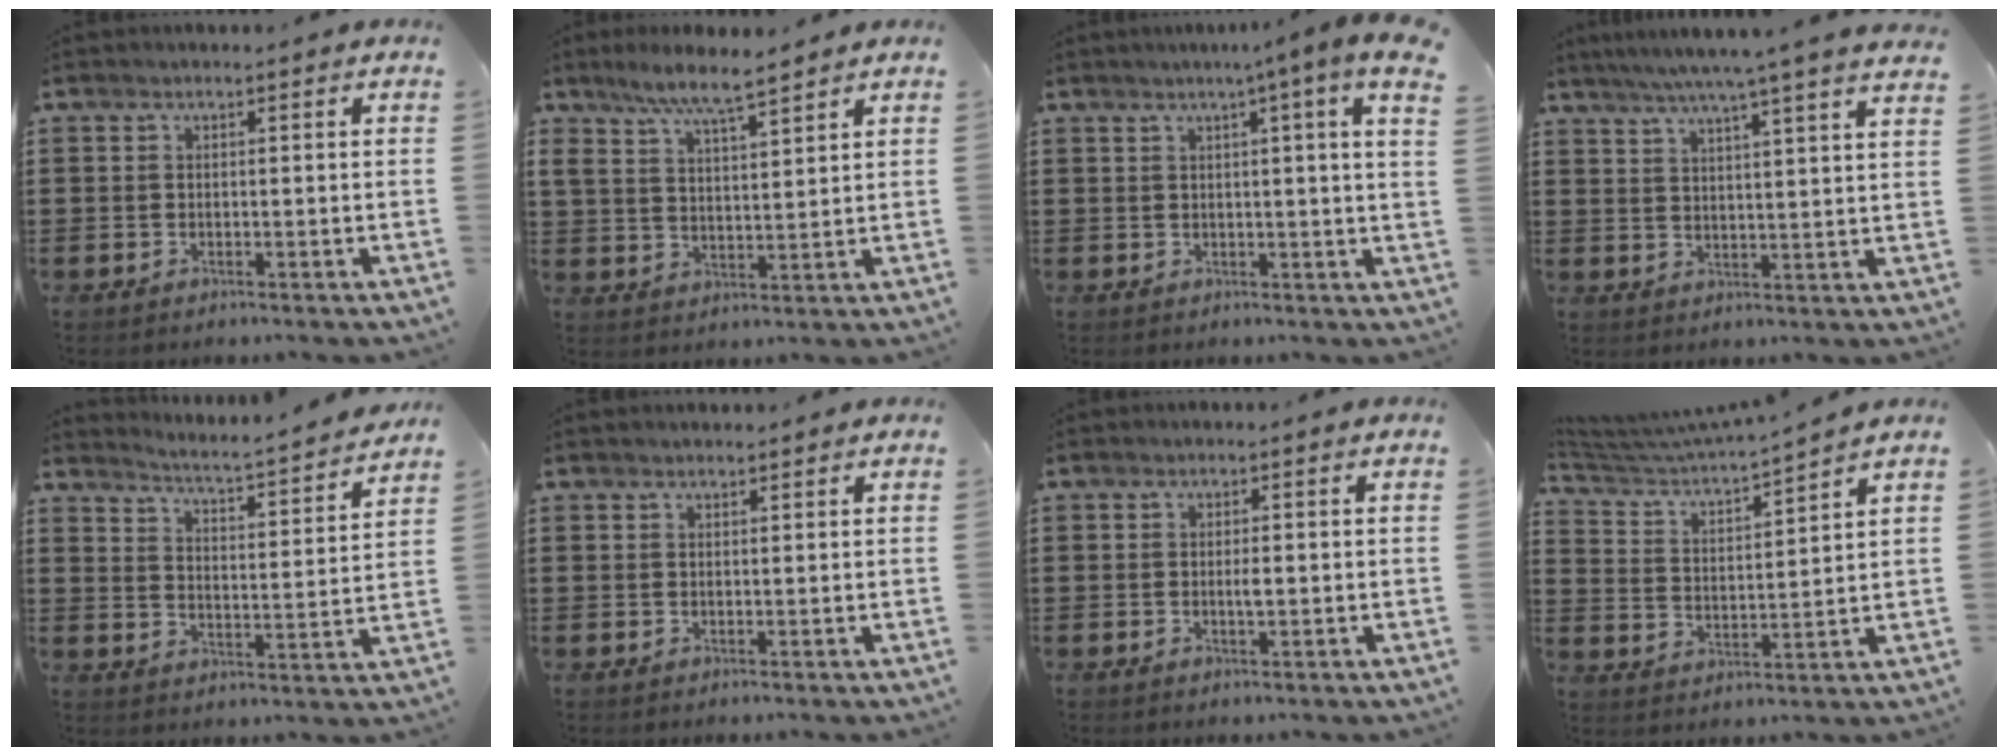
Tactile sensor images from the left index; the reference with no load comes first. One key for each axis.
{"total": 6.7, "fx": 5.6, "fy": 0.7, "fz": 3.5, "tx": -0.084, "ty": -0.012, "tz": 0.100}
{"total": 4.4, "fx": 2.5, "fy": -1.1, "fz": 3.5, "tx": -0.061, "ty": -0.012, "tz": 0.038}
{"total": 5.8, "fx": 4.9, "fy": -1.0, "fz": 2.9, "tx": -0.072, "ty": -0.025, "tz": 0.083}
{"total": 3.5, "fx": 3.3, "fy": -0.7, "fz": 0.9, "tx": -0.037, "ty": -0.038, "tz": 0.046}
{"total": 1.0, "fx": 0.9, "fy": 0.2, "fz": 0.0, "tx": -0.002, "ty": 0.000, "tz": 0.019}
{"total": 1.5, "fx": 0.0, "fy": 0.3, "fz": 1.5, "tx": -0.028, "ty": -0.001, "tz": 0.000}
{"total": 4.2, "fx": 3.9, "fy": -0.1, "fz": 1.7, "tx": -0.058, "ty": -0.033, "tz": 0.058}